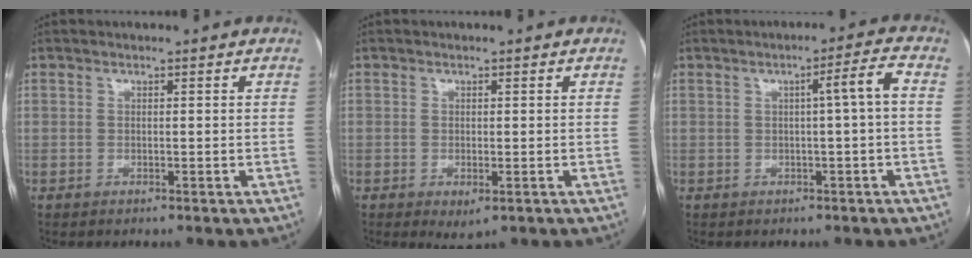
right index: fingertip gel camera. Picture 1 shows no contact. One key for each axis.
{"total": 2.3, "fx": -1.0, "fy": 0.9, "fz": 1.9, "tx": -0.024, "ty": -0.003, "tz": -0.006}
{"total": 3.9, "fx": 0.1, "fy": -0.6, "fz": 3.8, "tx": -0.054, "ty": 0.008, "tz": 0.004}